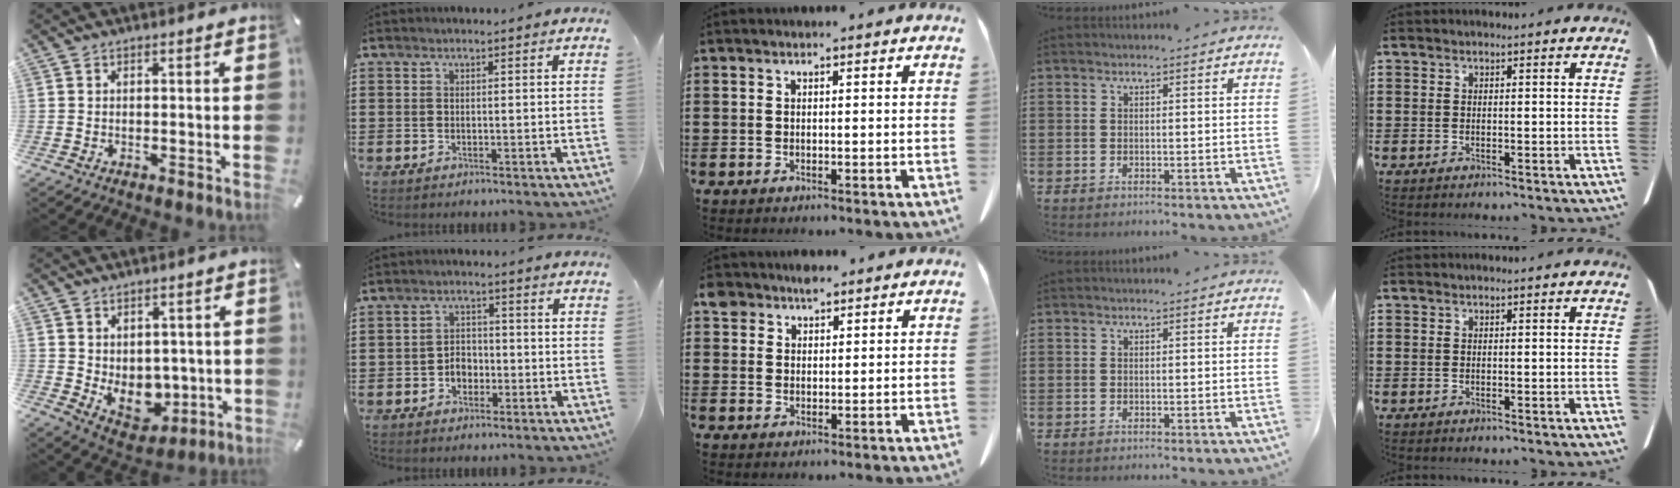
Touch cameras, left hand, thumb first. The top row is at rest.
{"thumb": {"total": 8.6, "force": [0.4, 7.4, 4.3], "torque": [-0.048, -0.022, 0.014]}, "index": {"total": 3.3, "force": [-1.3, 2.4, 1.8], "torque": [-0.038, 0.005, -0.029]}, "middle": {"total": 3.3, "force": [2.7, 1.6, 1.0], "torque": [-0.020, 0.003, 0.052]}}